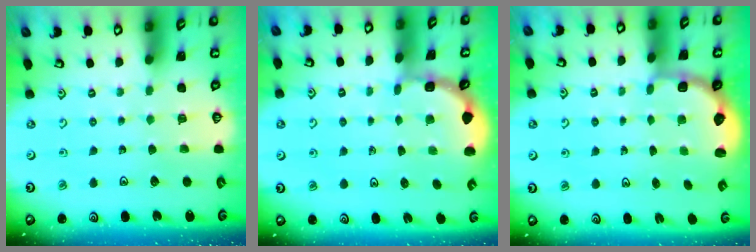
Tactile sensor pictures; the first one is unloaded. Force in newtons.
{"total": 1.6, "press": 1.6, "slide": 0.2}
{"total": 2.8, "press": 2.1, "slide": 1.9}